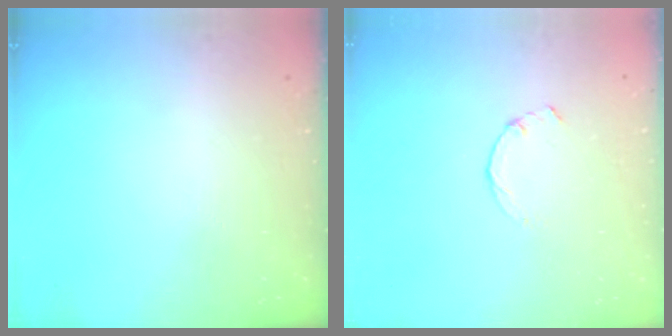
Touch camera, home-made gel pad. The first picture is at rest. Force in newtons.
{"total": 0.9, "press": 0.9, "slide": 0.3}